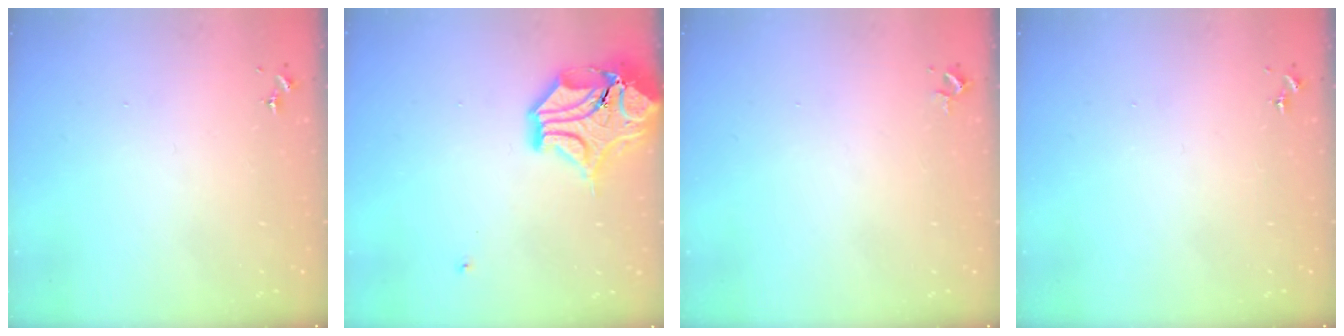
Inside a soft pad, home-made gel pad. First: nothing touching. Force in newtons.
{"total": 16.3, "press": 16.1, "slide": 2.5}
{"total": 2.2, "press": 2.2, "slide": 0.3}
{"total": 0.0}